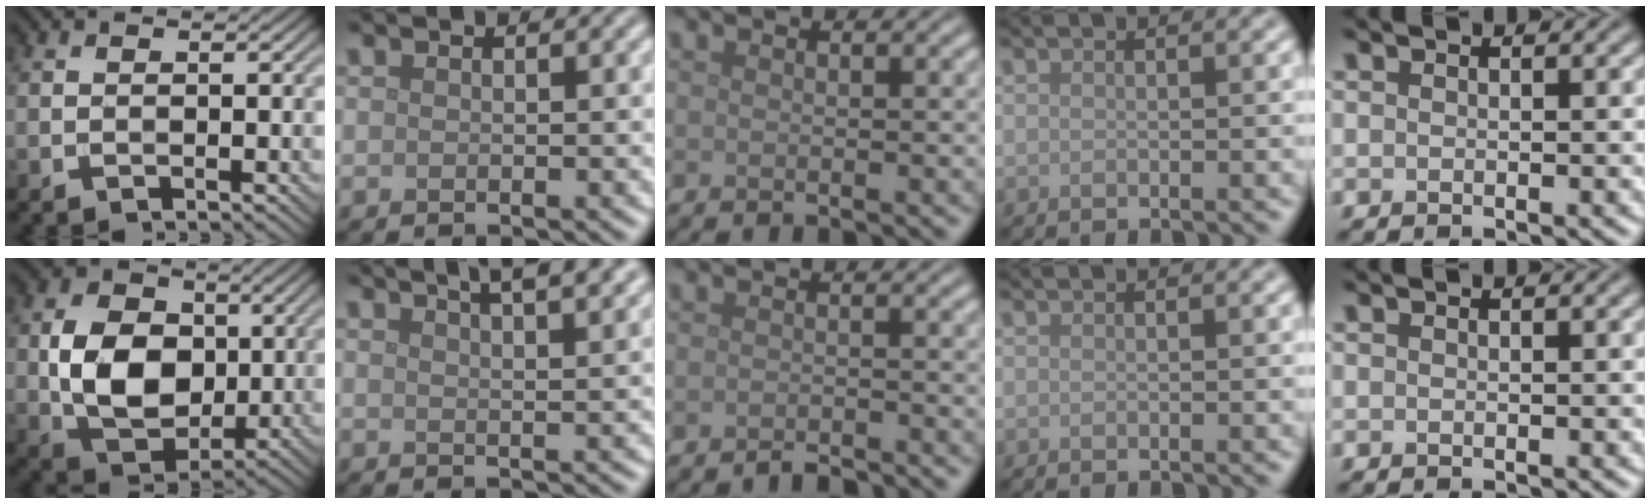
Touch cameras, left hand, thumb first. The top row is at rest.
{"thumb": {"total": 10.6, "force": [0.3, 7.8, 7.2], "torque": [-0.154, -0.002, 0.005]}, "index": {"total": 7.7, "force": [5.1, 2.9, 5.0], "torque": [-0.031, 0.047, 0.041]}, "middle": {"total": 1.4, "force": [-1.3, 0.2, 0.5], "torque": [-0.006, 0.000, -0.023]}}